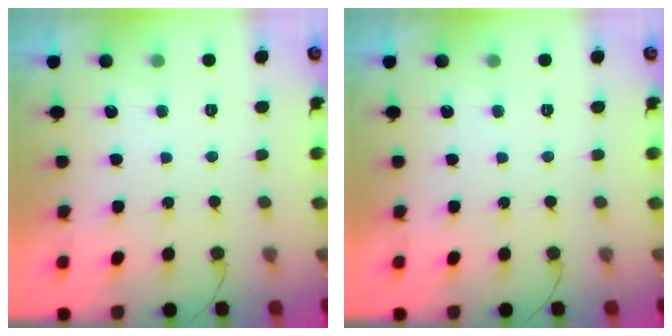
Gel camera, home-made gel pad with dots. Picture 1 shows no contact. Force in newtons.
{"total": 0.0}